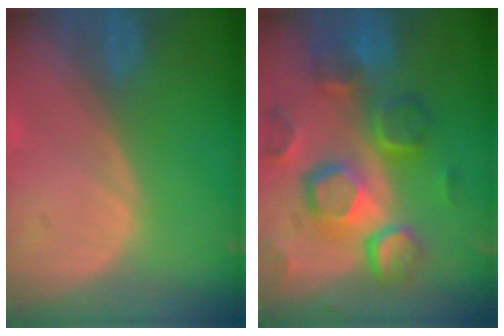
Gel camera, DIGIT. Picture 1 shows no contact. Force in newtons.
{"total": 12.3, "press": 10.6, "slide": 6.2}